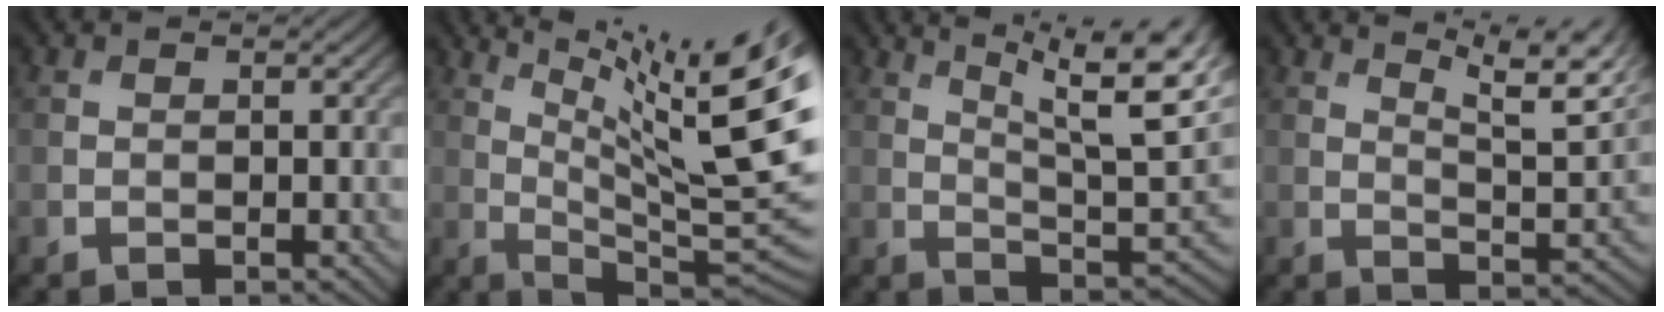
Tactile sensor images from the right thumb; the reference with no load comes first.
{"total": 15.8, "force": [7.1, 2.9, 13.8], "torque": [-0.209, -0.002, 0.129]}
{"total": 15.9, "force": [9.0, 4.4, 12.4], "torque": [-0.201, 0.018, 0.139]}
{"total": 9.7, "force": [6.8, 2.1, 6.6], "torque": [-0.110, 0.000, 0.102]}